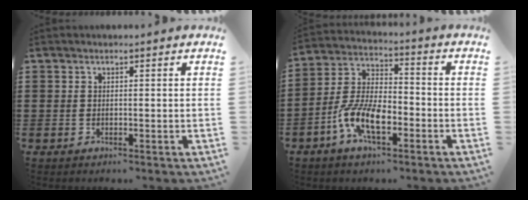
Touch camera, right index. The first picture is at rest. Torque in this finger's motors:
{"motor_torque": [2.14, 0.00, 1.05, 0.21]}